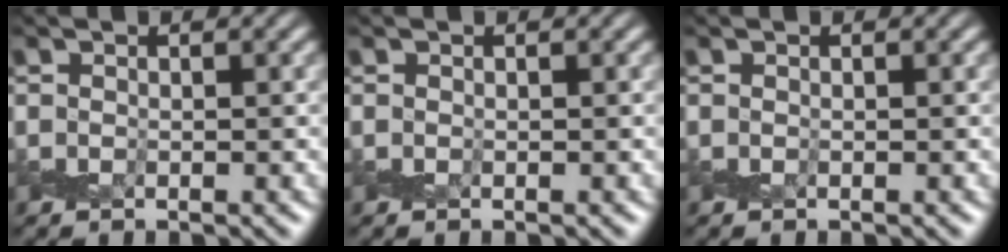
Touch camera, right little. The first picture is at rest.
{"total": 0.0}
{"total": 0.0}